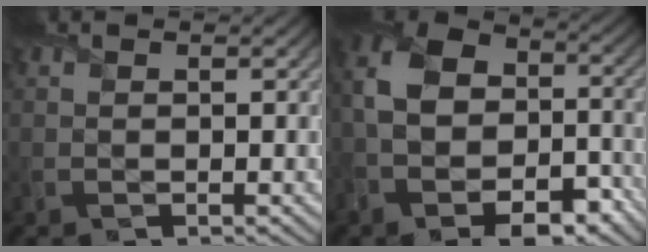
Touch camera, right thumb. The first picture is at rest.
{"total": 16.3, "force": [-5.8, 11.1, 10.4], "torque": [-0.206, -0.041, -0.075]}